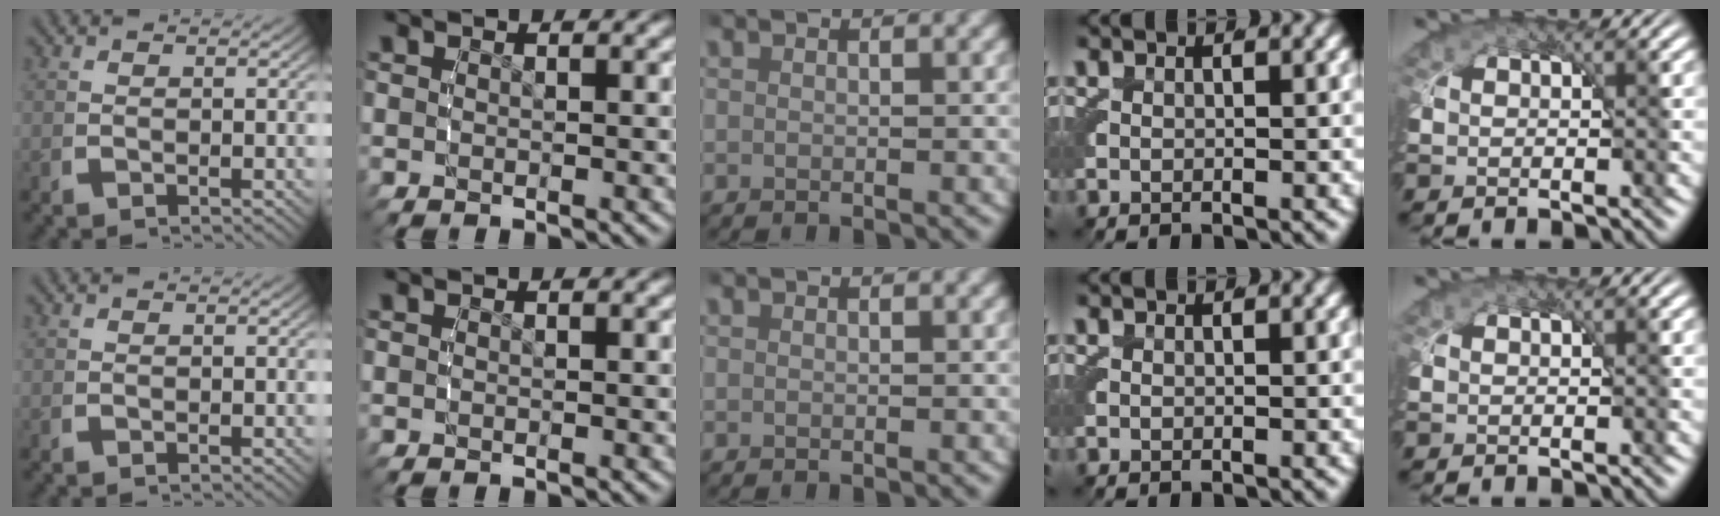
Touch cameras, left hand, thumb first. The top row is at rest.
{}